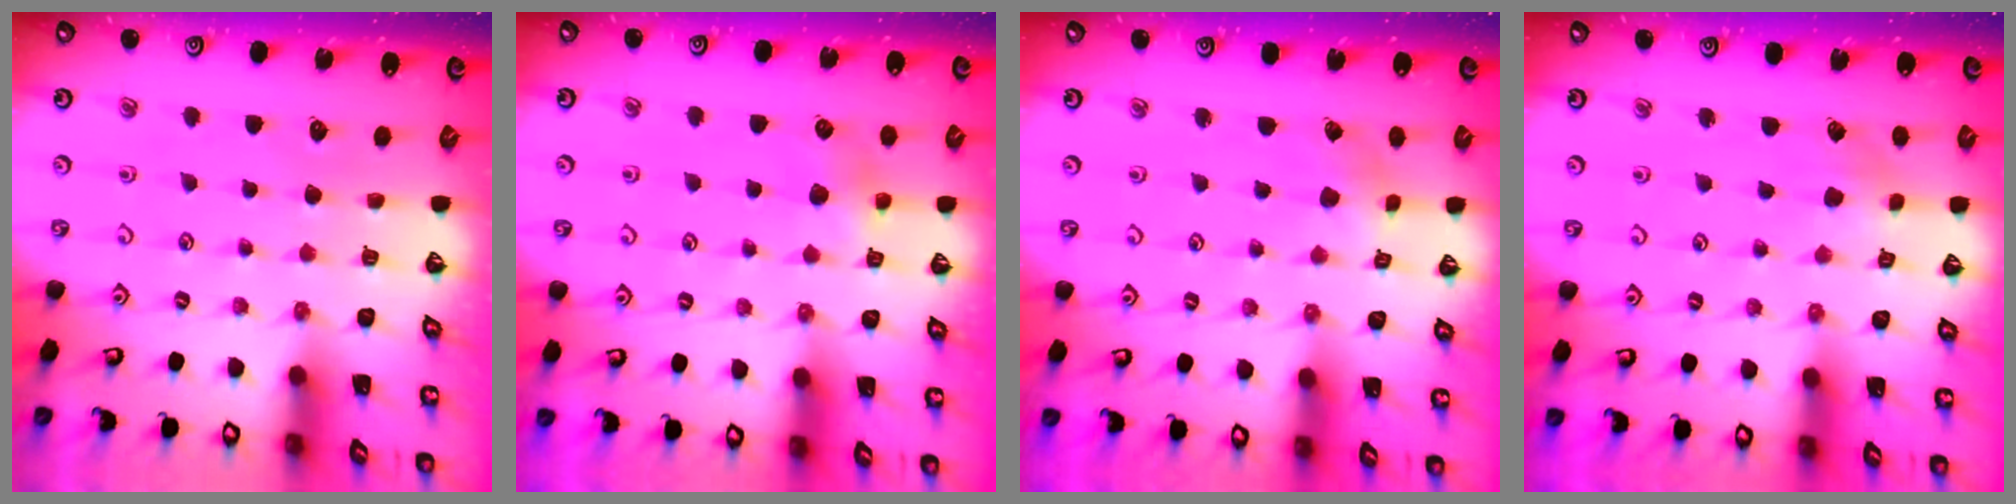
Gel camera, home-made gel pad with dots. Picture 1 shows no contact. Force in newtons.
{"total": 5.1, "press": 5.1, "slide": 0.5}
{"total": 2.3, "press": 2.2, "slide": 0.3}
{"total": 4.1, "press": 4.0, "slide": 0.4}